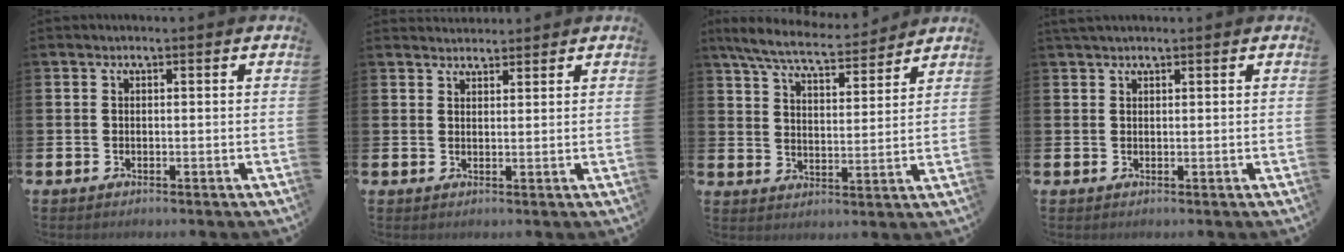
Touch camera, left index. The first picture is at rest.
{"total": 2.2, "force": [2.2, 0.5, -0.1], "torque": [-0.001, -0.007, 0.040]}
{"total": 7.5, "force": [6.9, 1.3, 2.7], "torque": [-0.082, -0.033, 0.122]}
{"total": 1.2, "force": [1.2, 0.3, 0.4], "torque": [-0.007, 0.002, 0.021]}